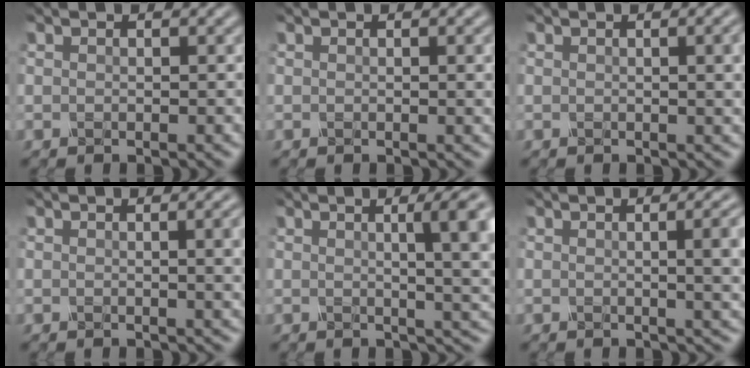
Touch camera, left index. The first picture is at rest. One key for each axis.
{"total": 1.3, "fx": 0.4, "fy": 0.3, "fz": 1.2, "tx": -0.019, "ty": 0.000, "tz": 0.006}
{"total": 2.8, "fx": 0.6, "fy": 0.8, "fz": 2.6, "tx": -0.032, "ty": 0.002, "tz": 0.007}
{"total": 3.1, "fx": 0.5, "fy": 1.0, "fz": 2.9, "tx": -0.033, "ty": 0.002, "tz": 0.007}
{"total": 5.6, "fx": 1.4, "fy": 1.6, "fz": 5.2, "tx": -0.043, "ty": 0.008, "tz": 0.014}
{"total": 4.2, "fx": 0.5, "fy": 1.4, "fz": 3.9, "tx": -0.033, "ty": 0.004, "tz": 0.004}